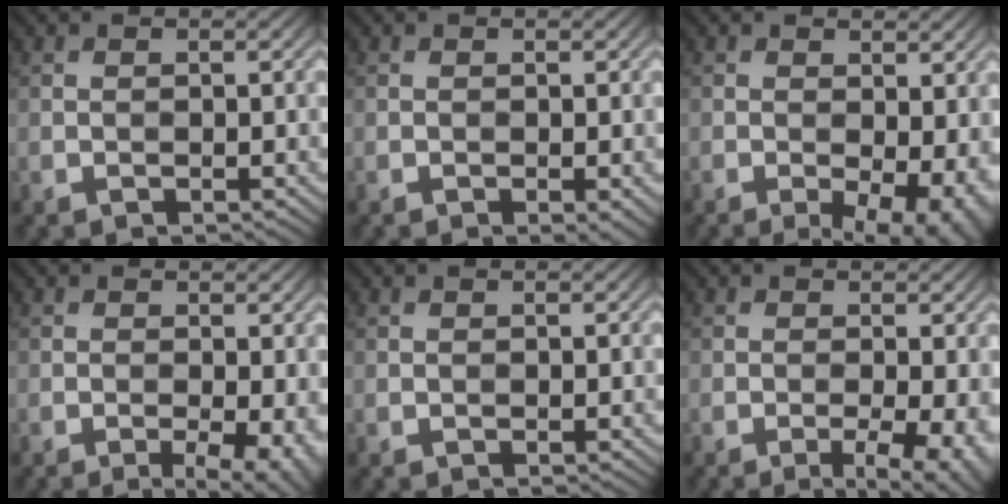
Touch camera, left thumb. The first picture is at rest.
{"total": 0.9, "force": [-0.3, 0.2, 0.9], "torque": [-0.015, -0.005, -0.006]}
{"total": 7.7, "force": [-1.8, 3.5, 6.6], "torque": [-0.087, -0.008, -0.022]}
{"total": 4.3, "force": [-1.5, 1.1, 3.9], "torque": [-0.059, -0.005, -0.019]}
{"total": 0.0}
{"total": 5.7, "force": [-2.0, 1.5, 5.1], "torque": [-0.076, -0.004, -0.024]}